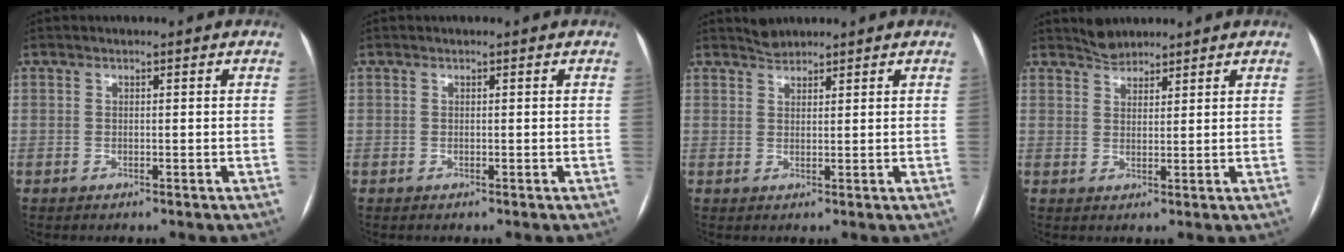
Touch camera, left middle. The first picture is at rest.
{"total": 0.0}
{"total": 1.8, "force": [1.7, 0.4, -0.1], "torque": [-0.002, 0.005, 0.033]}
{"total": 2.6, "force": [2.5, 0.8, -0.1], "torque": [-0.001, 0.007, 0.046]}